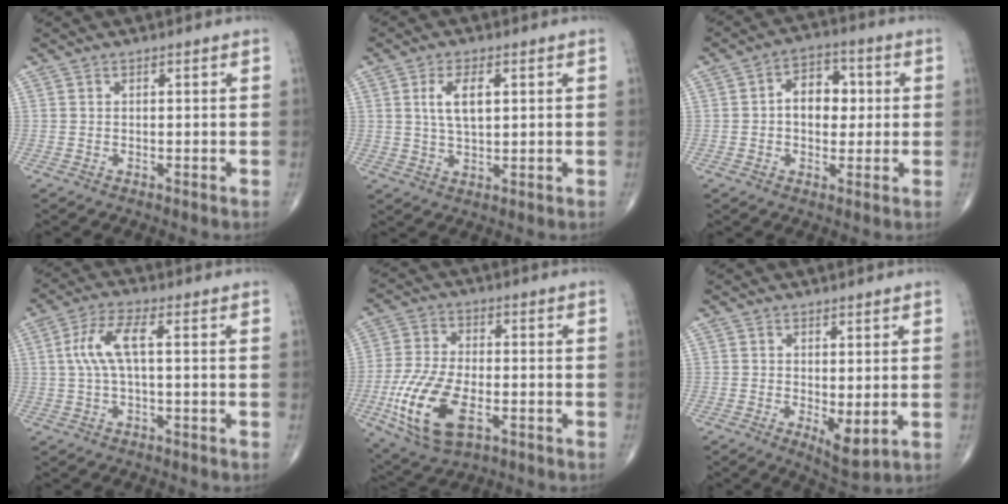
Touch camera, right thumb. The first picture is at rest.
{"total": 6.3, "force": [1.6, 2.8, 5.3], "torque": [-0.101, -0.004, 0.032]}
{"total": 8.4, "force": [0.6, 5.9, 6.1], "torque": [-0.061, 0.018, 0.002]}
{"total": 7.1, "force": [0.9, 2.2, 6.7], "torque": [-0.159, 0.020, 0.017]}
{"total": 15.4, "force": [-4.9, 7.7, 12.5], "torque": [-0.256, 0.003, -0.084]}
{"total": 4.8, "force": [-0.3, 1.8, 4.5], "torque": [-0.061, -0.016, 0.002]}